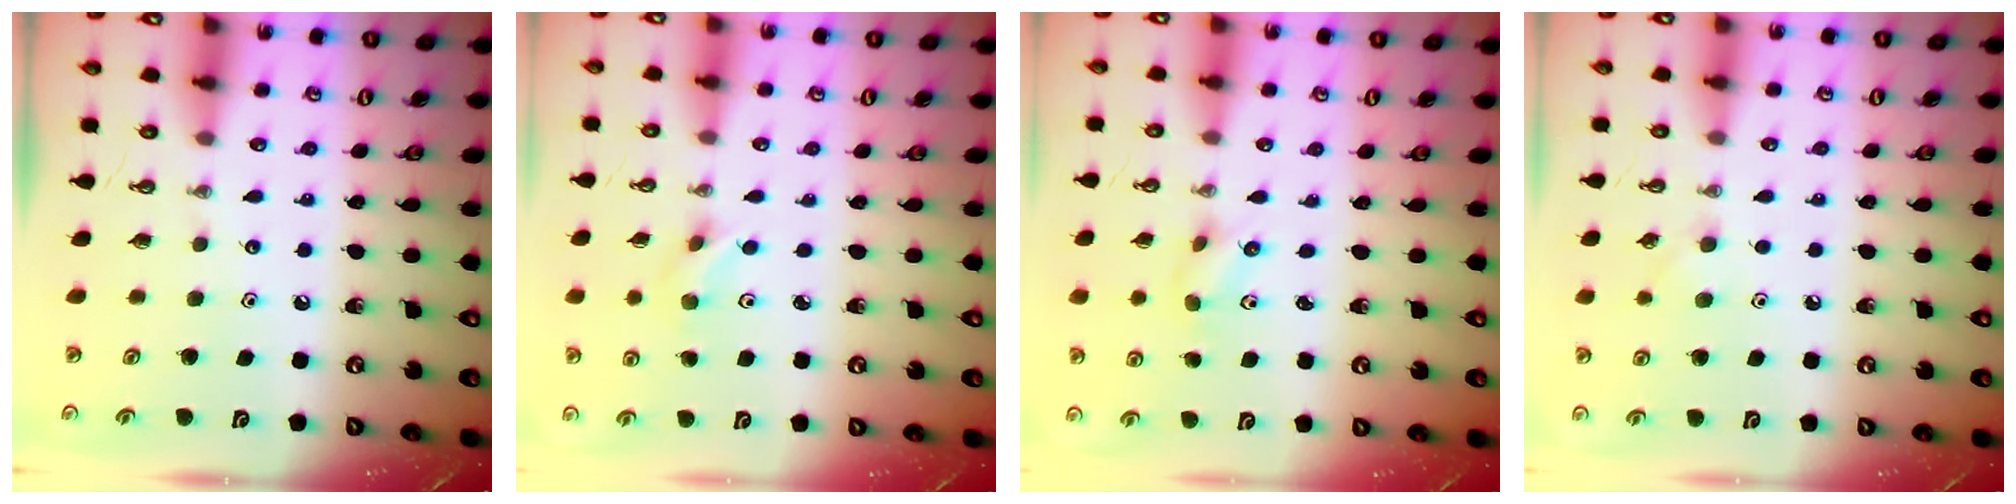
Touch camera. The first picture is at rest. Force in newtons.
{"total": 2.4, "press": 2.4, "slide": 0.1}
{"total": 2.5, "press": 2.2, "slide": 1.2}
{"total": 5.4, "press": 5.2, "slide": 1.3}